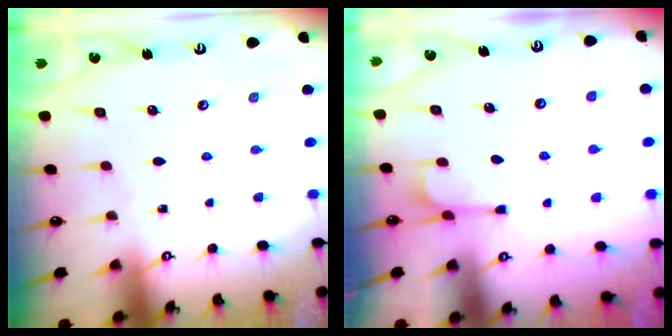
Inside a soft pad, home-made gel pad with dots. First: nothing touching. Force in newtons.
{"total": 2.6, "press": 2.4, "slide": 1.0}